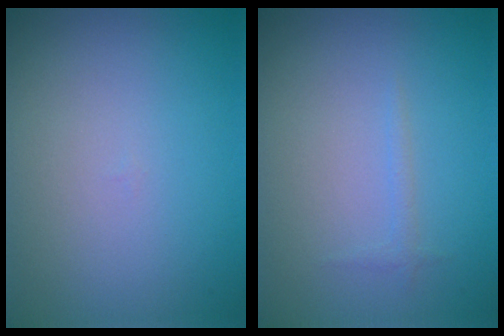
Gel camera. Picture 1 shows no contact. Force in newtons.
{"total": 0.6, "press": 0.6, "slide": 0.1}